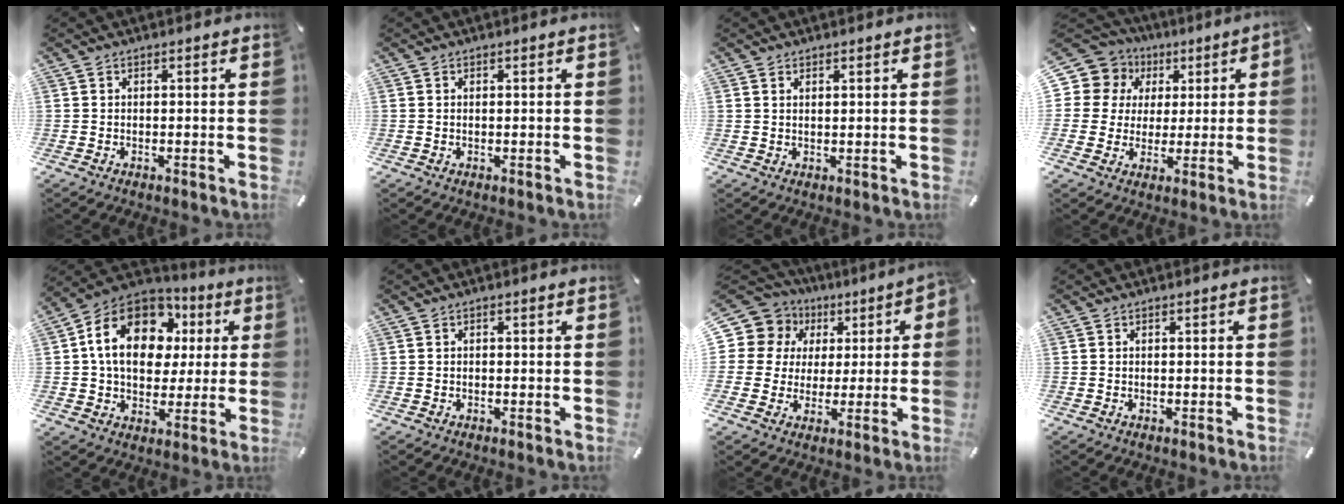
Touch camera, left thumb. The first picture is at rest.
{"total": 0.0}
{"total": 1.1, "force": [0.9, 0.0, 0.6], "torque": [-0.012, -0.003, 0.017]}
{"total": 10.7, "force": [2.7, 10.1, 2.3], "torque": [-0.045, -0.013, 0.057]}
{"total": 17.8, "force": [4.7, 13.5, 10.6], "torque": [-0.188, -0.004, 0.086]}
{"total": 0.7, "force": [0.1, 0.3, 0.7], "torque": [-0.013, 0.001, 0.001]}
{"total": 11.6, "force": [2.8, 10.8, 3.3], "torque": [-0.060, -0.017, 0.056]}
{"total": 0.0}